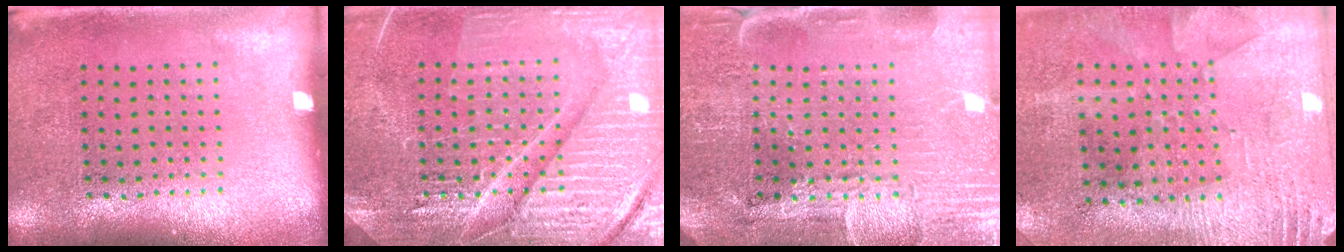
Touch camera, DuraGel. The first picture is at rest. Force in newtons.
{"total": 5.7, "press": 5.6, "slide": 0.7}
{"total": 3.9, "press": 3.8, "slide": 1.1}
{"total": 2.7, "press": 2.4, "slide": 1.3}